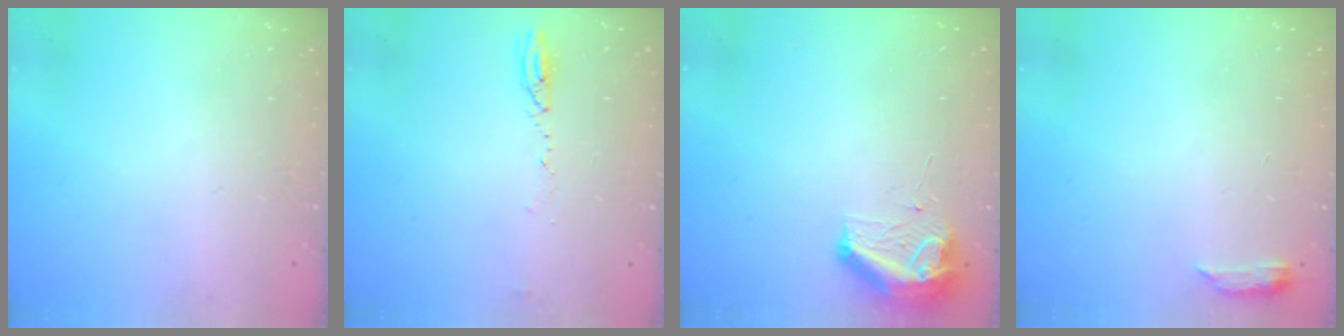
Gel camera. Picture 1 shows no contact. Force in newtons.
{"total": 3.7, "press": 3.6, "slide": 1.1}
{"total": 9.0, "press": 8.9, "slide": 1.1}
{"total": 3.5, "press": 3.5, "slide": 0.6}